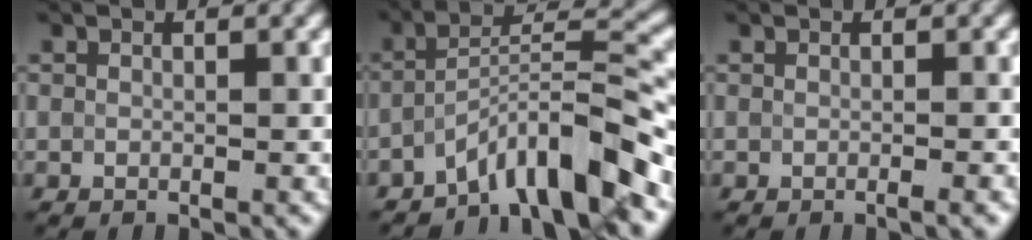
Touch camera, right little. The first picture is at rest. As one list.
[{"total": 7.5, "force": [-5.5, 1.1, 5.0], "torque": [-0.079, 0.014, -0.101]}, {"total": 1.3, "force": [-0.6, 0.4, 1.1], "torque": [-0.010, -0.002, -0.015]}]